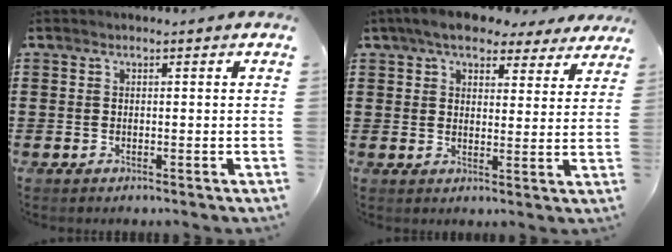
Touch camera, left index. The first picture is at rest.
{"total": 6.4, "force": [5.5, 2.2, 2.4], "torque": [-0.062, -0.007, 0.101]}